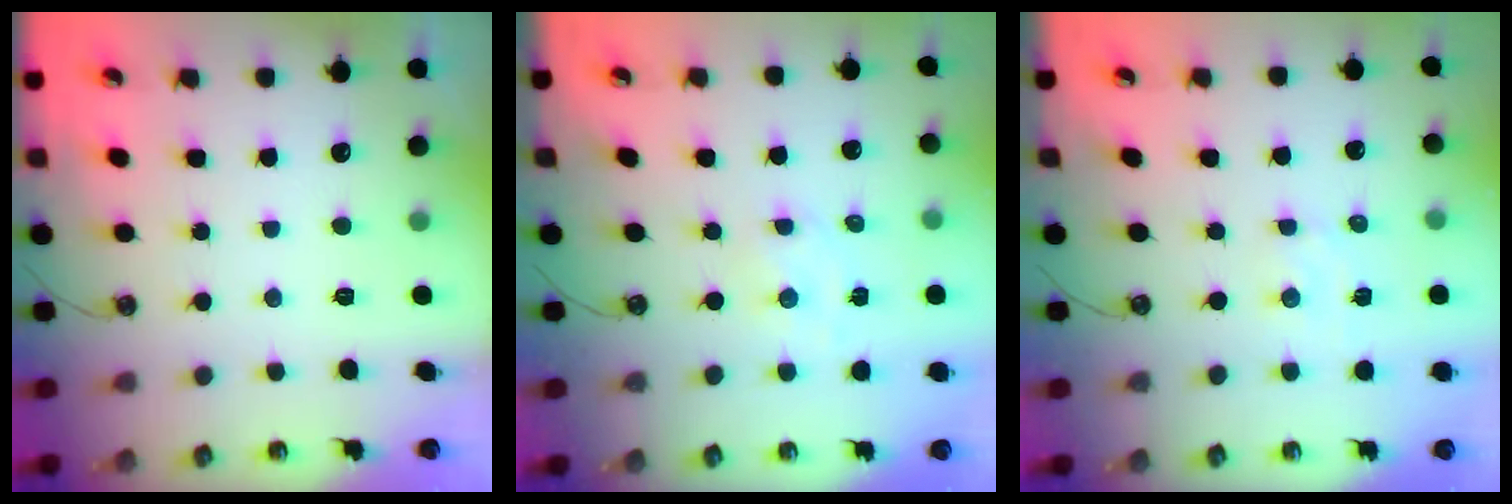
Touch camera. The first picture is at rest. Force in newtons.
{"total": 1.5, "press": 1.5, "slide": 0.3}
{"total": 1.2, "press": 1.2, "slide": 0.1}